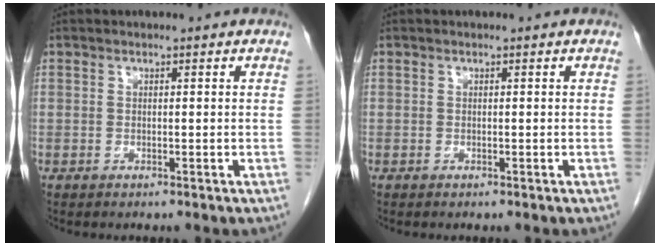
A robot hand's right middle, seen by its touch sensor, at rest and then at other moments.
{"total": 0.0}